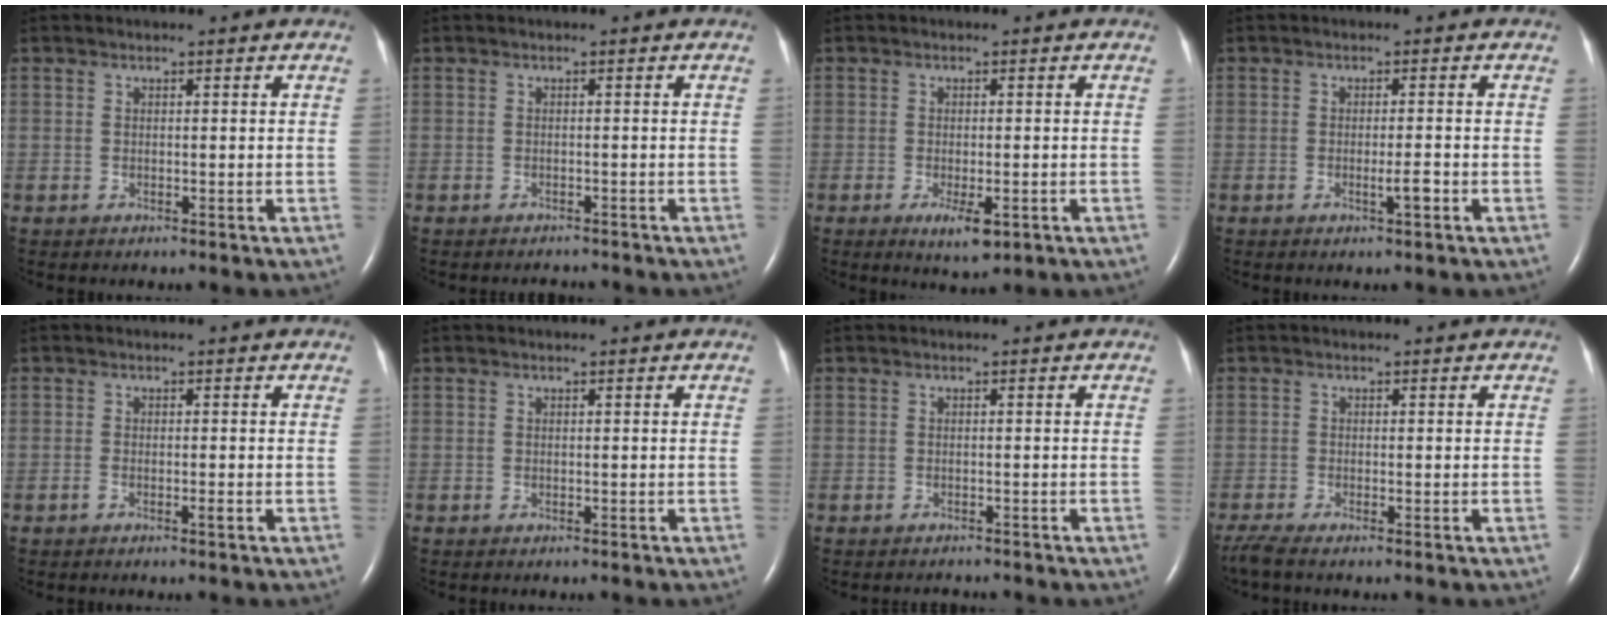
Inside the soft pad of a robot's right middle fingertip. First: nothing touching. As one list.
[{"total": 1.5, "force": [-1.4, 0.3, 0.0], "torque": [-0.002, -0.005, -0.016]}, {"total": 3.9, "force": [-1.6, 1.1, 3.3], "torque": [-0.058, -0.007, -0.019]}, {"total": 2.2, "force": [-0.9, 0.0, 1.9], "torque": [-0.035, -0.003, -0.016]}, {"total": 1.1, "force": [-0.6, 0.0, 0.9], "torque": [-0.021, -0.001, -0.012]}, {"total": 0.0}, {"total": 1.3, "force": [-1.3, 0.2, 0.0], "torque": [-0.002, -0.004, -0.015]}, {"total": 2.8, "force": [-2.2, 0.0, 1.6], "torque": [-0.039, -0.010, -0.045]}]